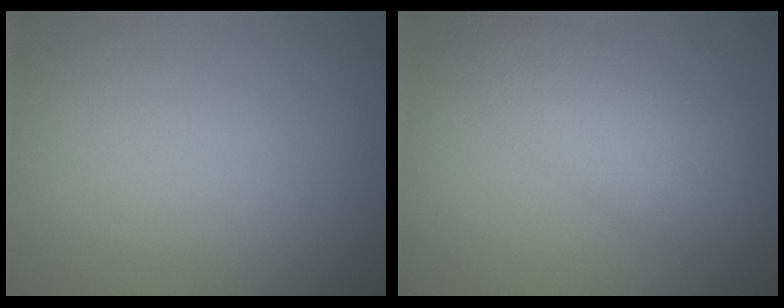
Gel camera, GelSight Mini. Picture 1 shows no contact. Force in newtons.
{"total": 4.7, "press": 4.7, "slide": 0.2}